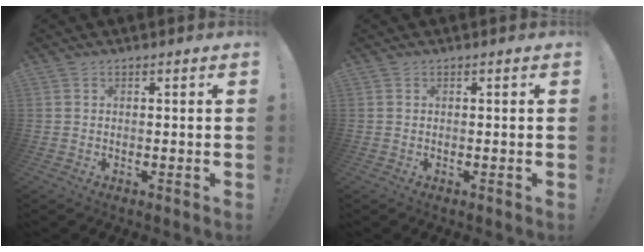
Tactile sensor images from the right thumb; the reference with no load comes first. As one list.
[{"total": 0.0}]